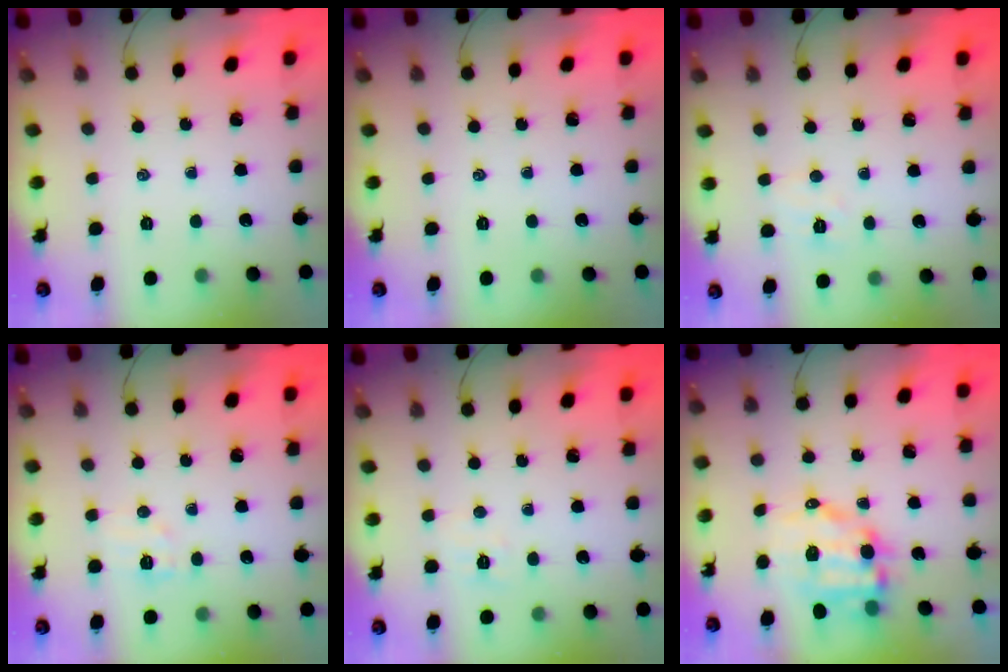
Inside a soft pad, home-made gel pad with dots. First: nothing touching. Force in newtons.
{"total": 0.0}
{"total": 4.6, "press": 4.5, "slide": 0.9}
{"total": 5.7, "press": 5.5, "slide": 1.4}
{"total": 5.0, "press": 4.8, "slide": 1.3}
{"total": 8.7, "press": 8.4, "slide": 2.3}